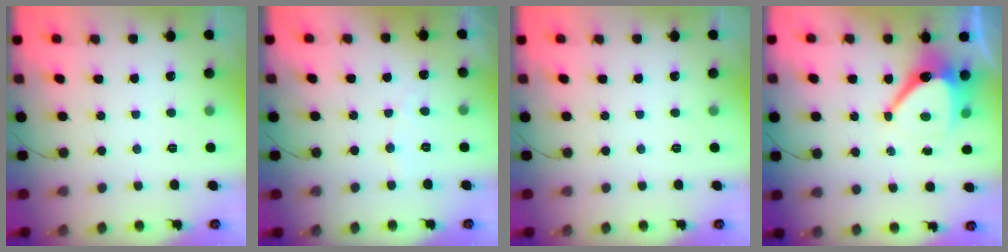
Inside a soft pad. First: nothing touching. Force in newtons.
{"total": 2.6, "press": 2.6, "slide": 0.2}
{"total": 0.0}
{"total": 9.9, "press": 9.8, "slide": 0.8}